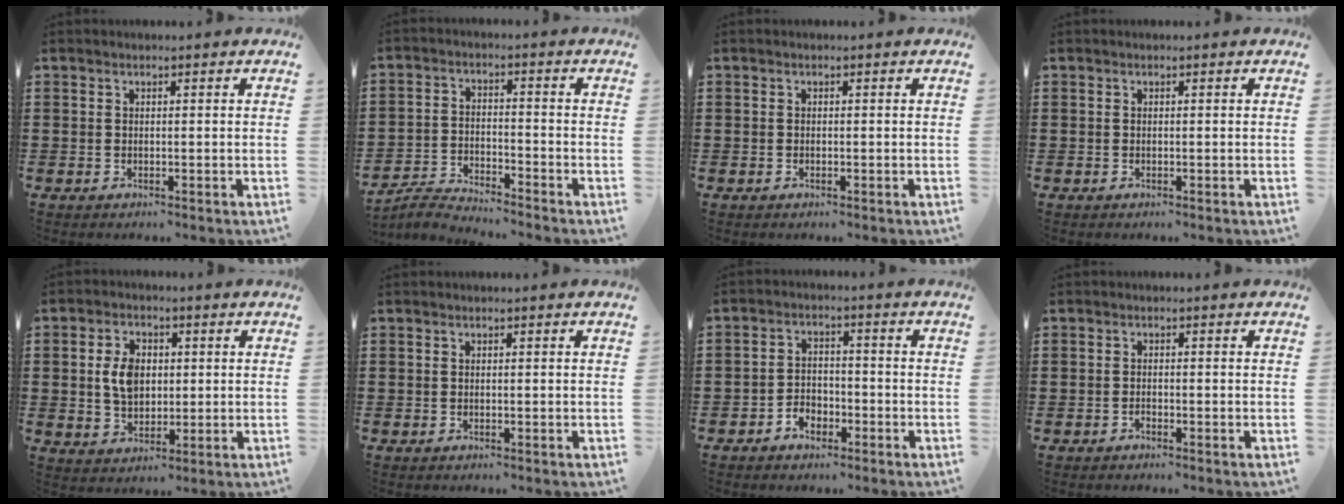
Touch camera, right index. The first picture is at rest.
{"total": 3.4, "force": [-3.4, 0.0, 0.0], "torque": [-0.017, 0.003, -0.076]}
{"total": 0.0}
{"total": 0.0}
{"total": 5.8, "force": [0.5, 3.9, 4.2], "torque": [-0.104, 0.009, 0.003]}
{"total": 0.0}
{"total": 3.0, "force": [-2.2, 1.9, 0.8], "torque": [-0.021, 0.008, -0.046]}
{"total": 0.8, "force": [-0.7, 0.1, 0.3], "torque": [-0.010, -0.004, -0.012]}